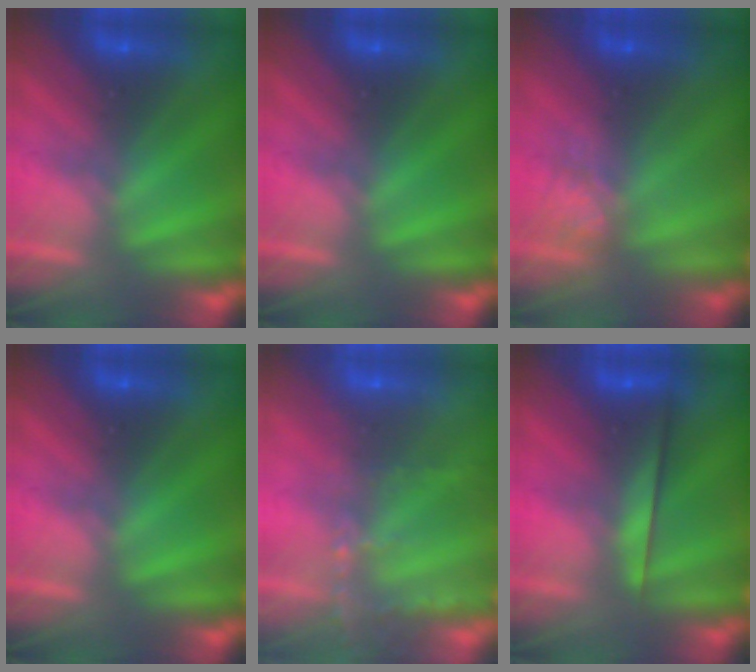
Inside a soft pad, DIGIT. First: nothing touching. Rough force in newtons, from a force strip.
{"total": 0.0}
{"total": 4.0}
{"total": 0.0}
{"total": 8.2}
{"total": 2.2}